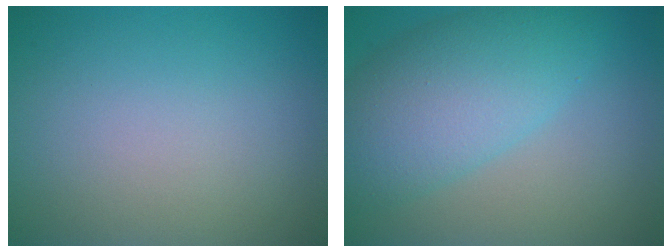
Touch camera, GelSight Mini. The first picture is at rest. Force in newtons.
{"total": 7.6, "press": 7.6, "slide": 0.3}